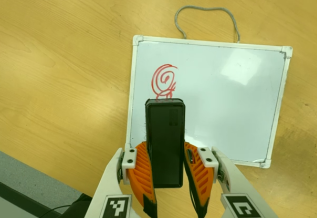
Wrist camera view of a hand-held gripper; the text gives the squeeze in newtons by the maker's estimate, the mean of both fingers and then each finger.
{"total": 8.1, "left": 6.4, "right": 9.9}